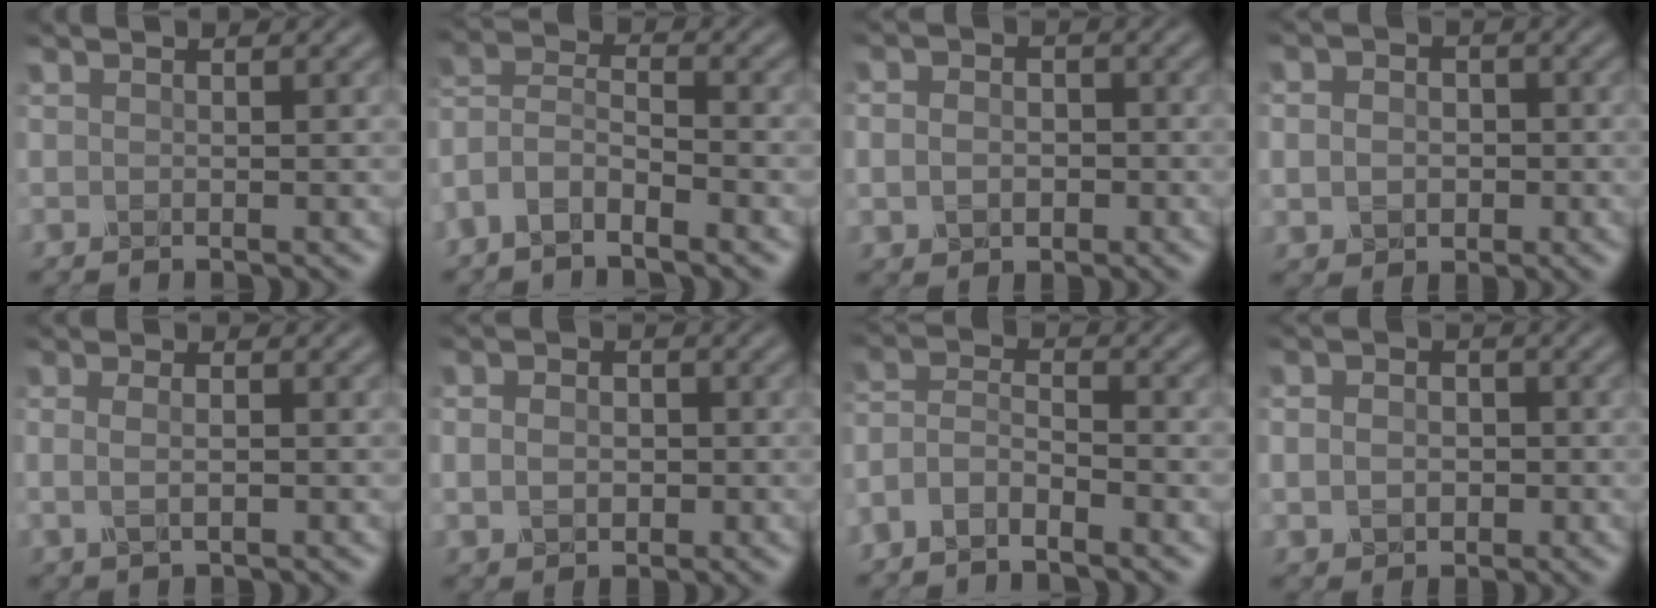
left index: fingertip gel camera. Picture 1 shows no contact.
{"total": 4.8, "force": [-3.4, 2.0, 2.7], "torque": [-0.052, 0.006, -0.079]}
{"total": 2.7, "force": [-0.3, 2.3, 1.4], "torque": [-0.014, 0.004, -0.018]}
{"total": 3.6, "force": [0.2, 3.1, 1.7], "torque": [-0.016, 0.014, -0.020]}
{"total": 2.4, "force": [0.3, 1.4, 2.0], "torque": [-0.024, -0.003, -0.004]}
{"total": 3.0, "force": [0.2, 2.5, 1.7], "torque": [-0.021, 0.011, -0.014]}
{"total": 3.8, "force": [-2.9, 1.5, 2.0], "torque": [-0.039, 0.006, -0.068]}
{"total": 3.2, "force": [0.1, 2.8, 1.7], "torque": [-0.016, 0.010, -0.021]}